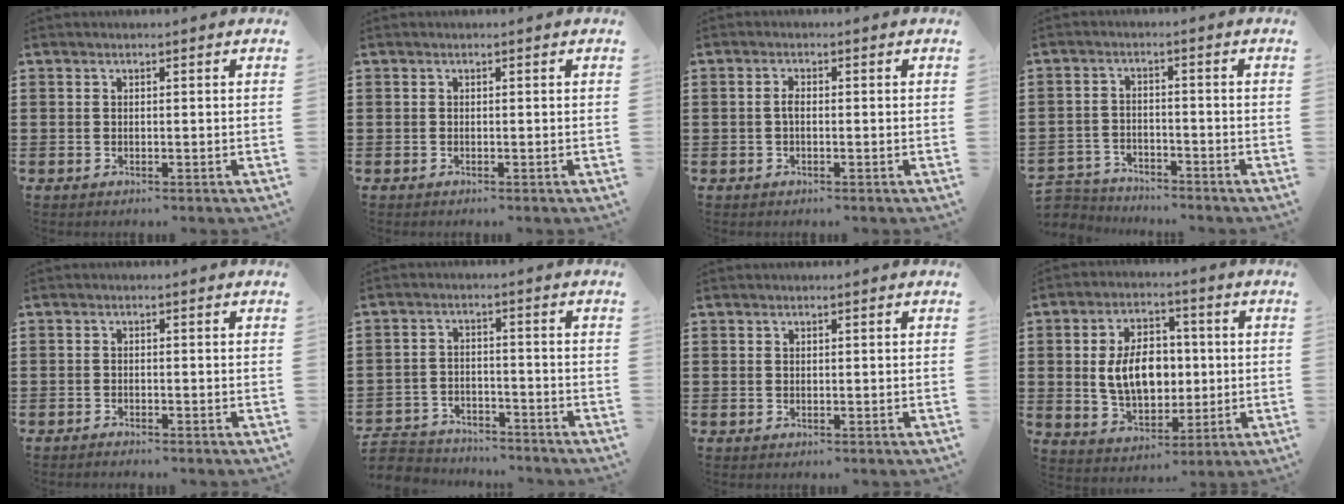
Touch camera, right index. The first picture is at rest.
{"total": 0.0}
{"total": 1.5, "force": [-0.2, 0.5, 1.4], "torque": [-0.035, -0.003, -0.007]}
{"total": 3.7, "force": [-3.7, 0.6, -0.2], "torque": [-0.011, -0.003, -0.083]}
{"total": 0.9, "force": [-0.9, 0.0, 0.0], "torque": [-0.001, 0.002, -0.019]}
{"total": 4.1, "force": [-4.1, 0.7, -0.1], "torque": [-0.019, -0.001, -0.091]}
{"total": 0.0}
{"total": 9.4, "force": [0.6, 6.1, 7.0], "torque": [-0.131, 0.007, 0.006]}